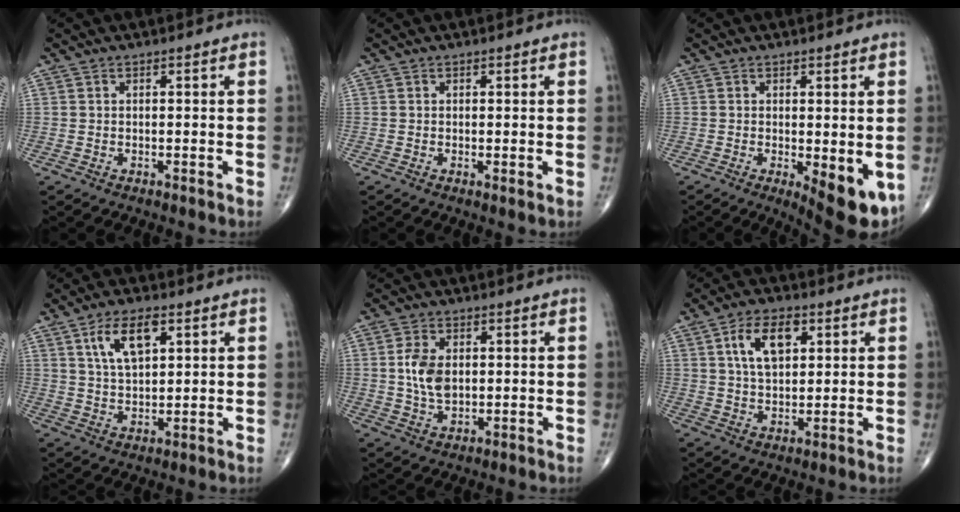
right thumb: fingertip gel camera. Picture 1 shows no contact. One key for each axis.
{"total": 0.6, "fx": 0.1, "fy": 0.2, "fz": 0.6, "tx": -0.012, "ty": -0.005, "tz": -0.001}
{"total": 8.6, "fx": -1.9, "fy": 3.1, "fz": 7.8, "tx": -0.094, "ty": -0.021, "tz": -0.018}
{"total": 8.7, "fx": 3.8, "fy": 4.0, "fz": 6.7, "tx": -0.113, "ty": -0.011, "tz": 0.074}
{"total": 6.7, "fx": 0.8, "fy": 4.1, "fz": 5.2, "tx": -0.099, "ty": -0.004, "tz": 0.017}
{"total": 9.2, "fx": 3.3, "fy": 5.1, "fz": 7.0, "tx": -0.110, "ty": -0.005, "tz": 0.058}